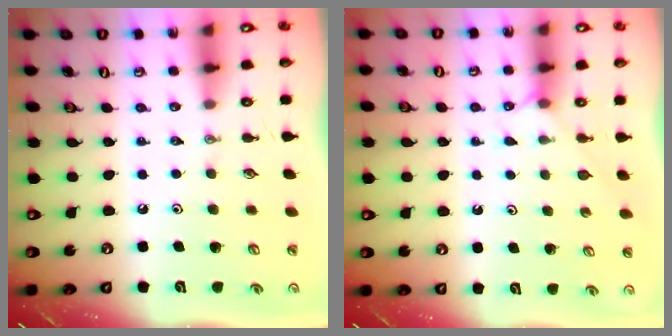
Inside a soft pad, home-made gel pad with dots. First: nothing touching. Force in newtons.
{"total": 4.5, "press": 4.5, "slide": 0.6}